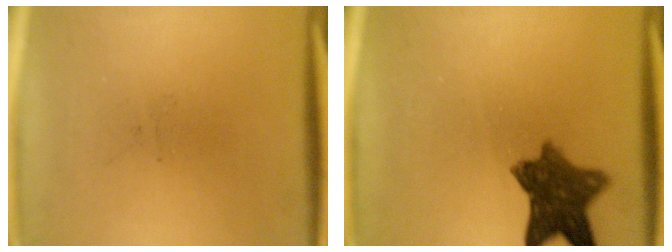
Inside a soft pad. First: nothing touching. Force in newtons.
{"total": 9.2}